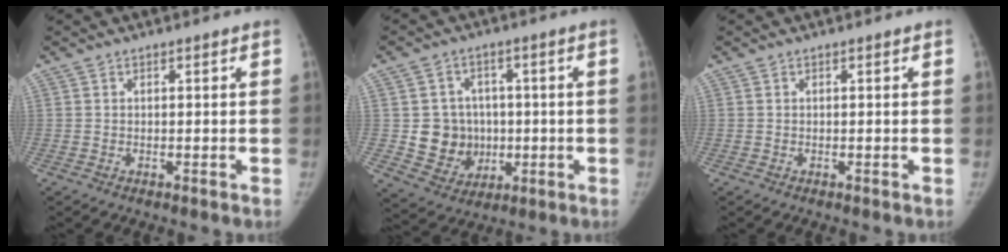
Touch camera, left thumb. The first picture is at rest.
{"total": 10.1, "force": [-0.2, 9.3, 3.8], "torque": [-0.018, 0.006, 0.012]}
{"total": 0.0}